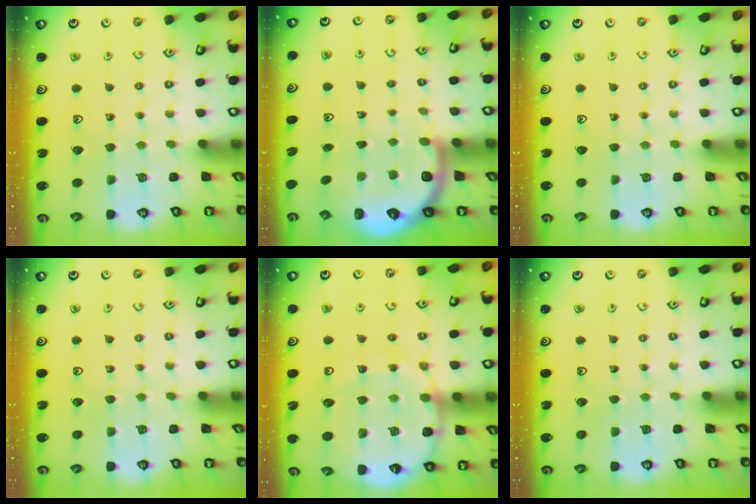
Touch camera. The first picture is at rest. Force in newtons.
{"total": 6.1, "press": 5.7, "slide": 2.0}
{"total": 0.0}
{"total": 0.0}
{"total": 14.4, "press": 14.3, "slide": 1.5}
{"total": 0.0}